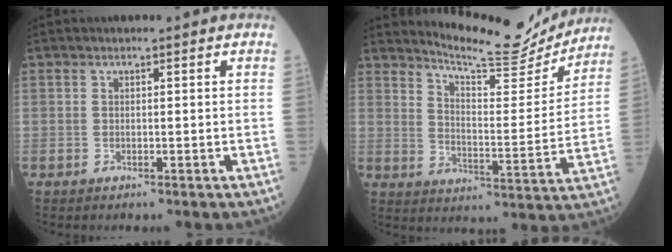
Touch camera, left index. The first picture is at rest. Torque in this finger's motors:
{"motor_torque": [0.91, -1.22, 0.00, 0.00]}